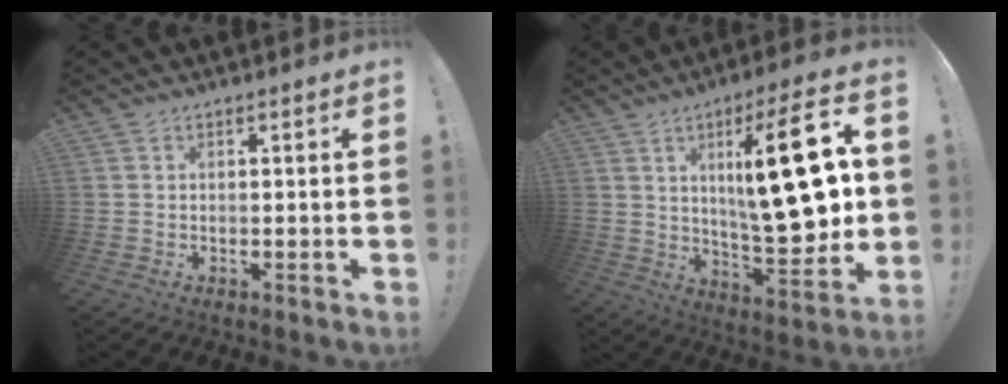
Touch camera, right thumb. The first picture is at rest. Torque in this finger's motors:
{"motor_torque": [1.53, 3.48, 0.49, 0.25, 0.16]}